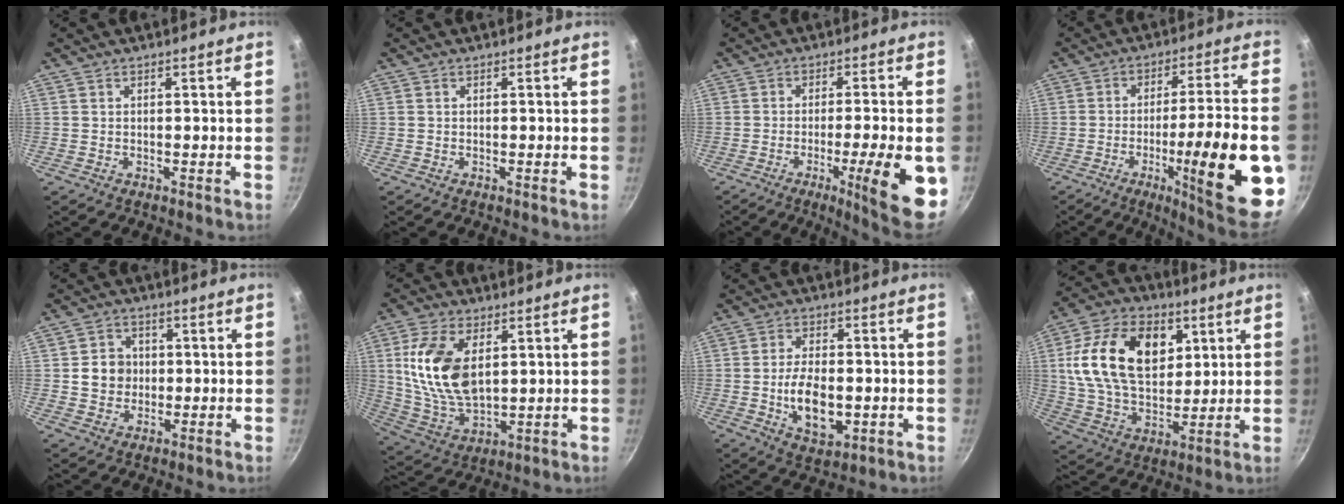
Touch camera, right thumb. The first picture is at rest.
{"total": 0.0}
{"total": 14.7, "force": [-4.5, 2.2, 13.9], "torque": [-0.176, 0.009, -0.060]}
{"total": 23.9, "force": [-6.8, 4.6, 22.4], "torque": [-0.299, 0.018, -0.093]}
{"total": 5.9, "force": [0.1, 5.4, 2.5], "torque": [-0.011, 0.008, -0.003]}
{"total": 15.7, "force": [3.6, 8.9, 12.4], "torque": [-0.229, -0.019, 0.081]}
{"total": 10.5, "force": [-1.7, 5.8, 8.6], "torque": [-0.137, 0.001, -0.023]}
{"total": 21.3, "force": [5.8, 14.1, 14.9], "torque": [-0.248, -0.009, 0.097]}